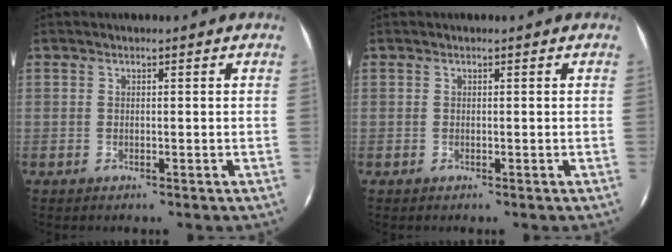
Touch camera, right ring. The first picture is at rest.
{"total": 0.0}